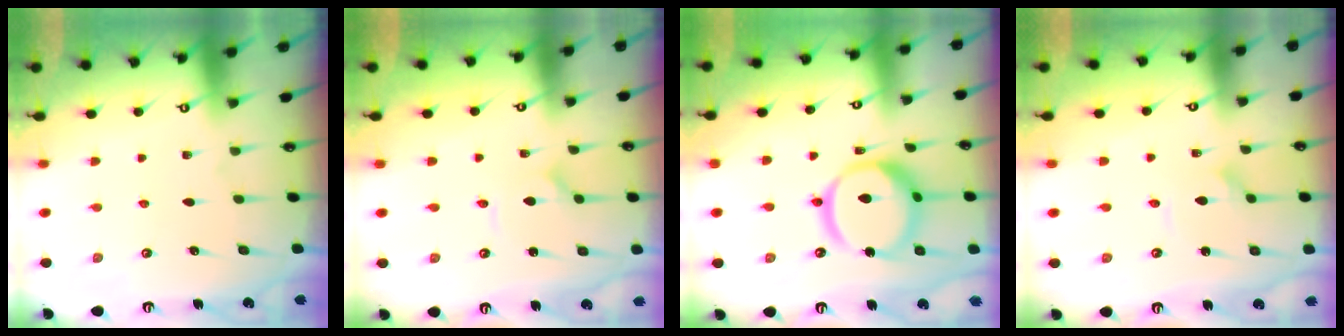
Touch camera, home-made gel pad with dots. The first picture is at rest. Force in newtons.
{"total": 1.9, "press": 1.9, "slide": 0.2}
{"total": 16.8, "press": 16.7, "slide": 1.9}
{"total": 1.6, "press": 1.6, "slide": 0.2}